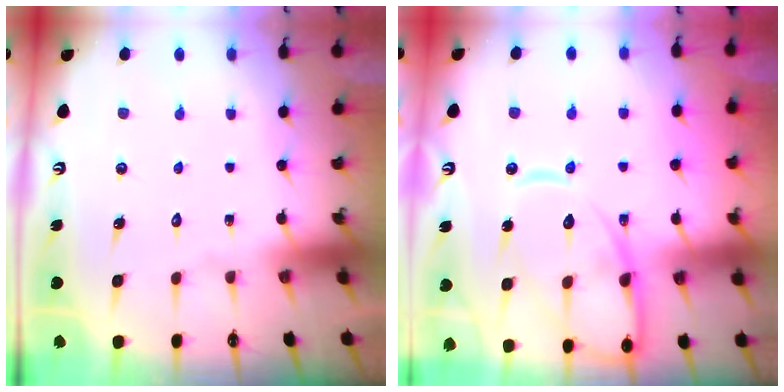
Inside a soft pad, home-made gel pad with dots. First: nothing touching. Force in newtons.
{"total": 14.5, "press": 14.4, "slide": 1.4}